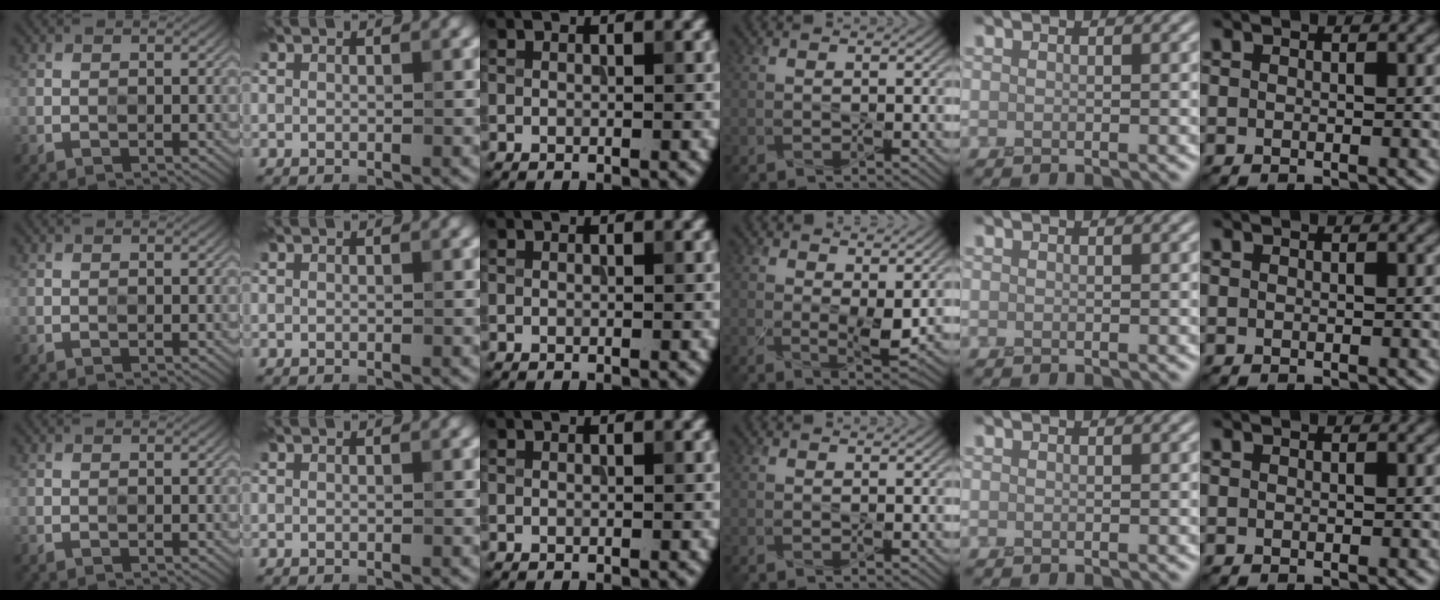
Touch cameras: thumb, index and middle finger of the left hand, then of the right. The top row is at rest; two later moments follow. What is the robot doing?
{"motion": "squeeze", "object": "stress ball aka squeeze ball"}